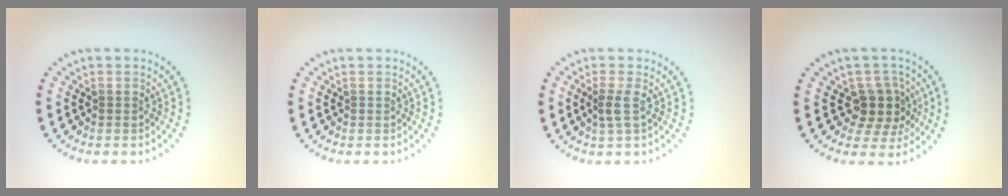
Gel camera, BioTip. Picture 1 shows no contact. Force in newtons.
{"total": 0.0}
{"total": 1.4, "press": 1.1, "slide": 0.9}
{"total": 3.5, "press": 2.8, "slide": 2.0}